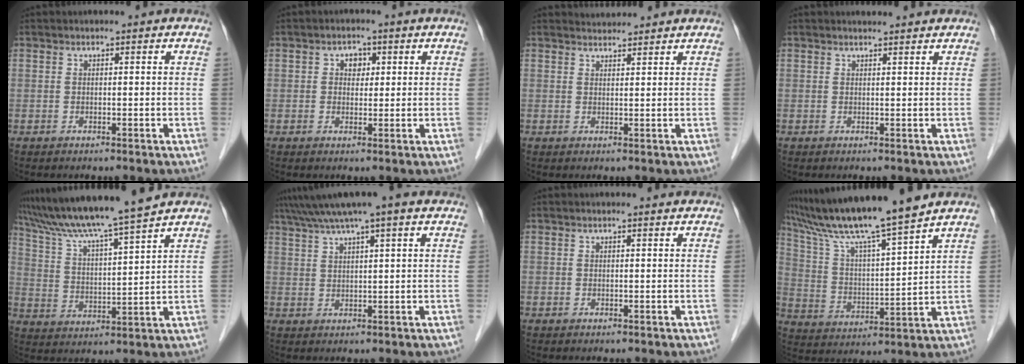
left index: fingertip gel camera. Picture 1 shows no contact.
{"total": 2.4, "force": [0.7, 1.8, 1.4], "torque": [-0.021, 0.007, 0.008]}
{"total": 2.3, "force": [2.3, 0.1, -0.2], "torque": [-0.006, 0.015, 0.041]}
{"total": 3.2, "force": [3.1, 0.3, 0.7], "torque": [-0.016, 0.012, 0.036]}
{"total": 14.2, "force": [12.5, -1.6, 6.5], "torque": [-0.122, 0.009, 0.213]}
{"total": 9.6, "force": [7.3, 0.3, 6.3], "torque": [-0.109, 0.040, 0.108]}
{"total": 1.5, "force": [1.4, 0.1, 0.6], "torque": [-0.013, 0.008, 0.016]}
{"total": 15.1, "force": [13.2, -1.3, 7.2], "torque": [-0.139, 0.007, 0.232]}